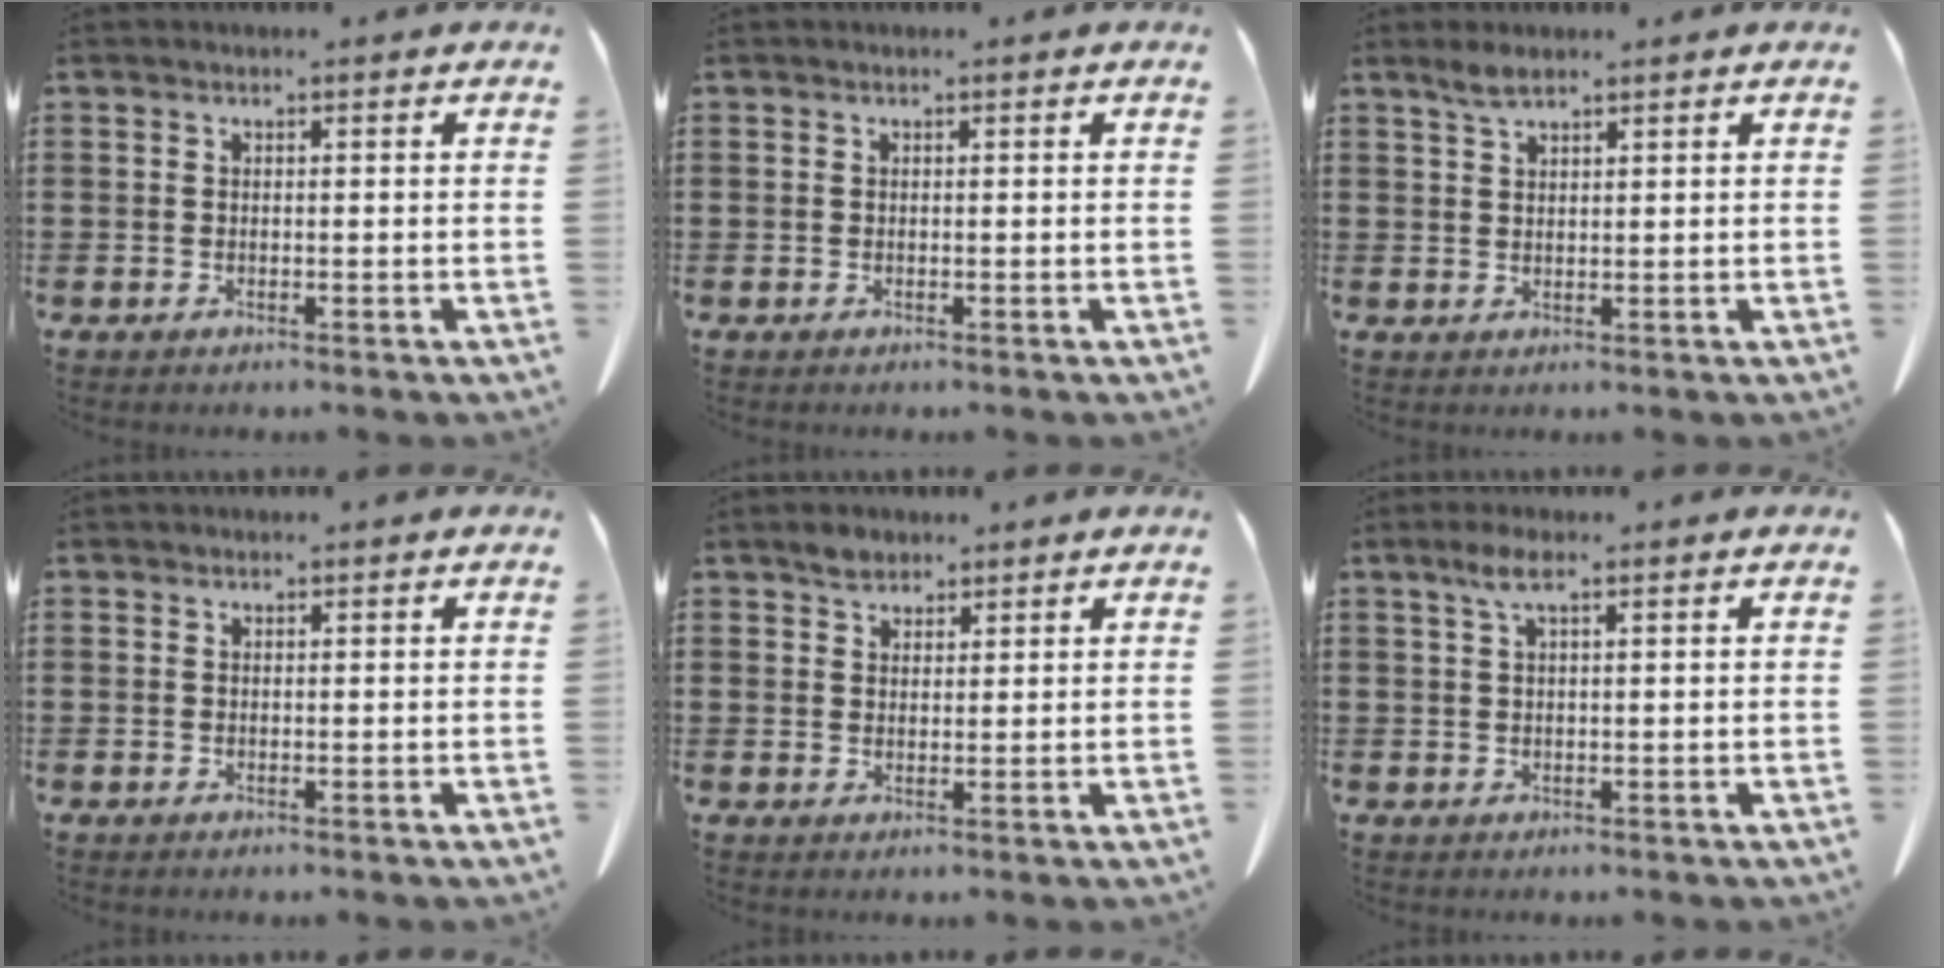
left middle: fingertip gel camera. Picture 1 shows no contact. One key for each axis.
{"total": 0.0}
{"total": 2.5, "fx": 1.9, "fy": 0.6, "fz": 1.5, "tx": -0.034, "ty": 0.003, "tz": 0.034}
{"total": 0.0}
{"total": 2.2, "fx": 1.9, "fy": 1.1, "fz": 0.5, "tx": -0.007, "ty": 0.000, "tz": 0.035}
{"total": 3.0, "fx": 1.4, "fy": 0.6, "fz": 2.5, "tx": -0.054, "ty": 0.005, "tz": 0.024}